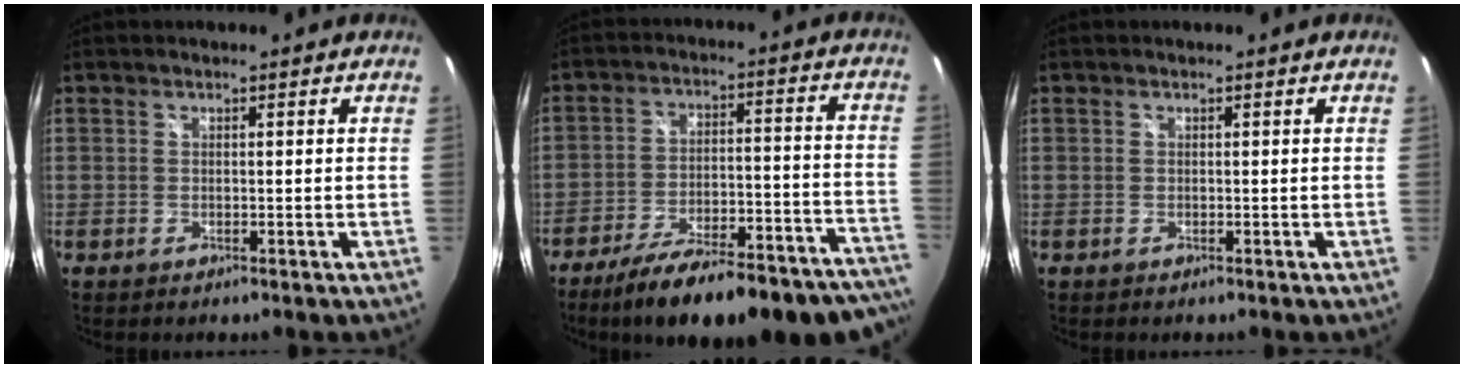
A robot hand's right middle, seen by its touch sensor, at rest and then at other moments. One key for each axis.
{"total": 28.6, "fx": -24.2, "fy": 6.6, "fz": 13.7, "tx": -0.199, "ty": -0.019, "tz": -0.321}
{"total": 0.0}